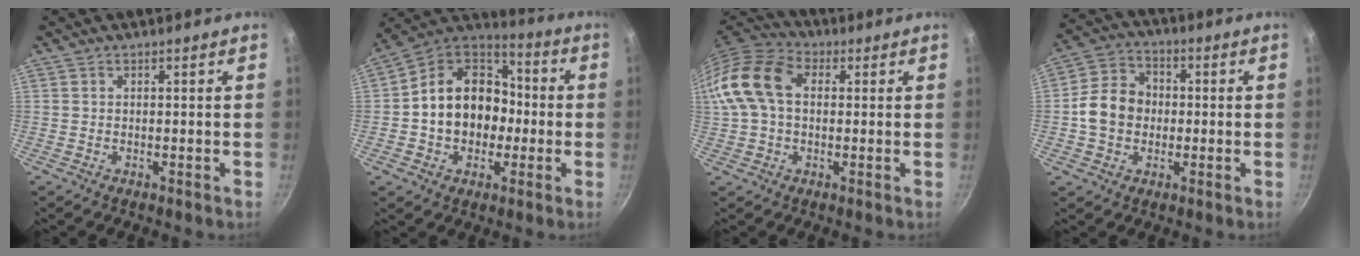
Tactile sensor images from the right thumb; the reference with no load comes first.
{"total": 17.6, "force": [-1.3, 14.0, 10.6], "torque": [-0.146, 0.048, -0.032]}
{"total": 13.5, "force": [1.9, 9.3, 9.6], "torque": [-0.170, 0.025, 0.017]}
{"total": 10.0, "force": [-0.6, 8.3, 5.5], "torque": [-0.069, 0.022, -0.026]}